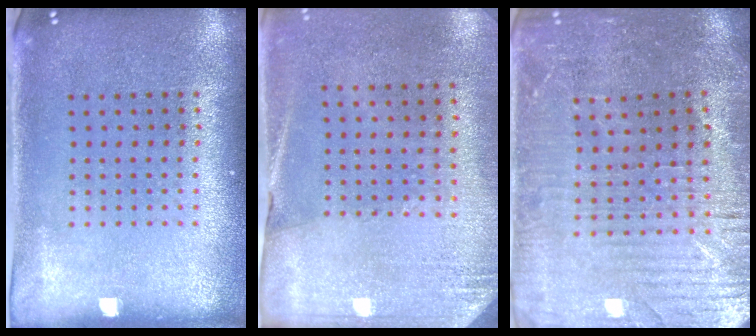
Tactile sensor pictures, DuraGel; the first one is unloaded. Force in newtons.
{"total": 2.7, "press": 2.4, "slide": 1.2}
{"total": 2.2, "press": 2.2, "slide": 0.5}